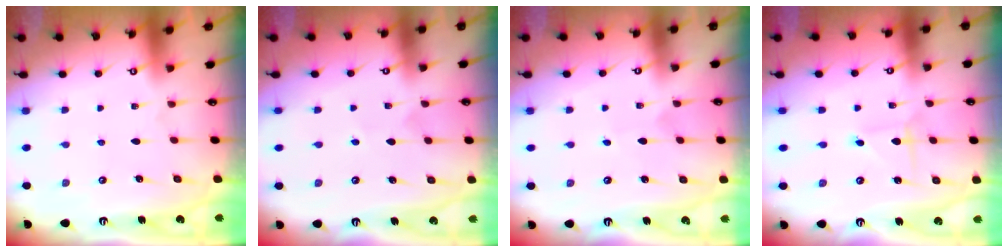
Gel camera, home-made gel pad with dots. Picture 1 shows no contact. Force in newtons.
{"total": 2.5, "press": 2.3, "slide": 0.9}
{"total": 2.5, "press": 2.5, "slide": 0.3}
{"total": 1.7, "press": 1.7, "slide": 0.2}